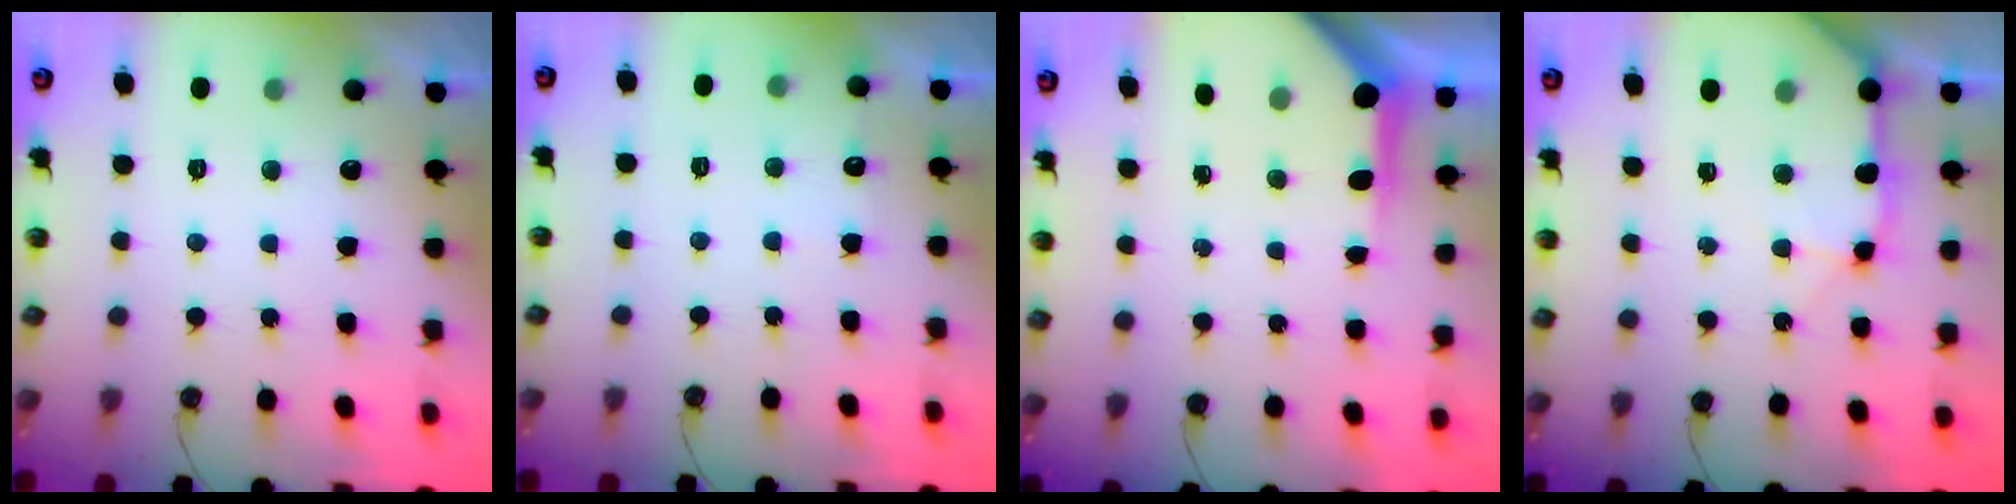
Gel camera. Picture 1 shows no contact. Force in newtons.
{"total": 3.0, "press": 3.0, "slide": 0.3}
{"total": 5.2, "press": 5.2, "slide": 0.2}
{"total": 11.5, "press": 11.4, "slide": 1.7}